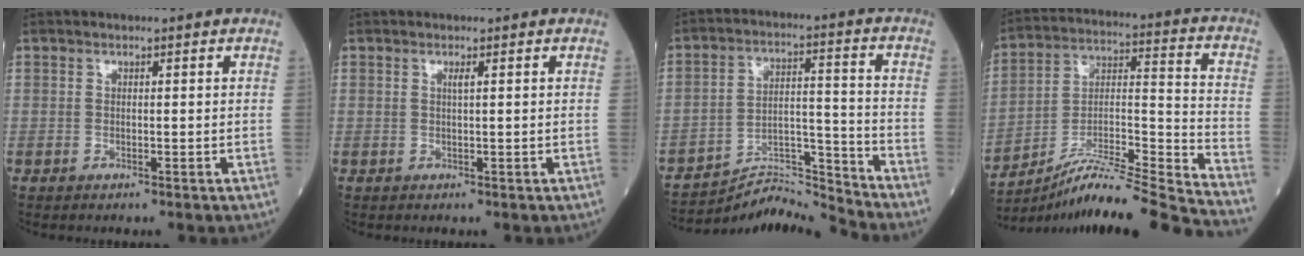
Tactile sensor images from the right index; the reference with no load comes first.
{"total": 0.8, "force": [0.3, -0.1, 0.7], "torque": [-0.017, -0.001, 0.006]}
{"total": 10.1, "force": [-9.8, -2.0, -1.4], "torque": [0.020, 0.046, -0.168]}
{"total": 22.3, "force": [-20.0, -2.2, 9.5], "torque": [-0.145, -0.004, -0.326]}